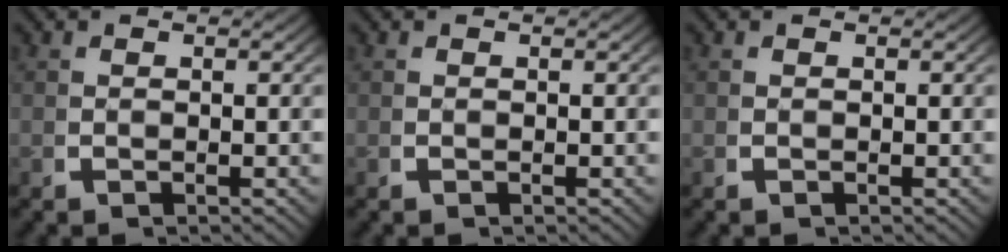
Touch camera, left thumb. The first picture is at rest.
{"total": 0.0}
{"total": 0.0}